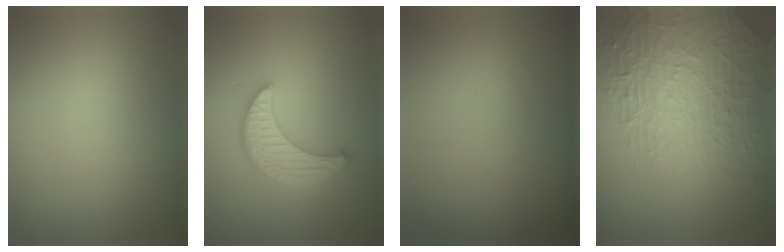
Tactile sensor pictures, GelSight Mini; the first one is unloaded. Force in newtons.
{"total": 4.4, "press": 3.8, "slide": 2.2}
{"total": 0.0}
{"total": 8.1, "press": 5.6, "slide": 5.8}